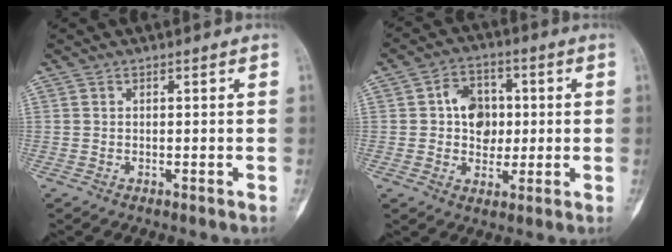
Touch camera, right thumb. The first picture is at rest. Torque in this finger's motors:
{"motor_torque": [-0.10, 1.36, 0.82, -0.20, 0.01]}